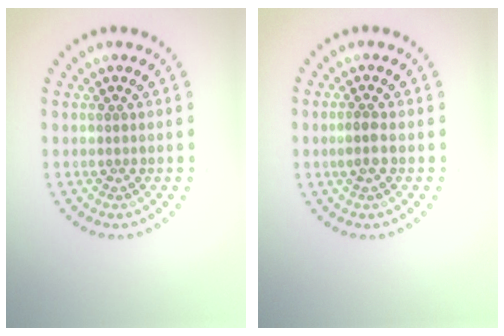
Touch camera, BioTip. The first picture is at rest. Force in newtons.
{"total": 1.4, "press": 1.3, "slide": 0.5}